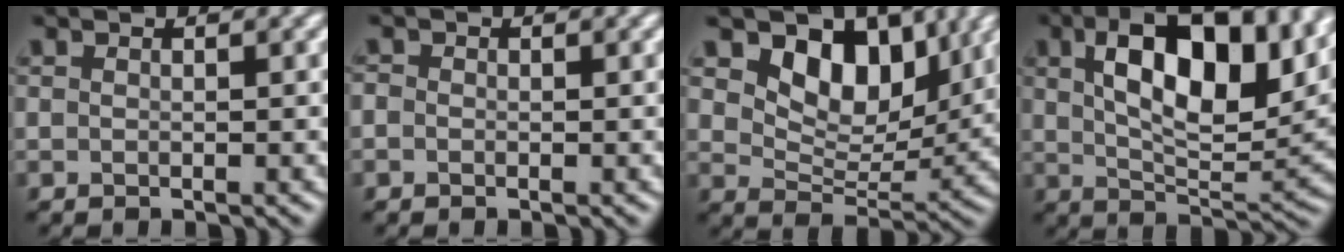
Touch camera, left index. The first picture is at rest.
{"total": 0.6, "force": [-0.3, 0.5, 0.1], "torque": [-0.001, -0.001, -0.007]}
{"total": 7.8, "force": [4.0, 4.8, 4.6], "torque": [-0.071, -0.016, 0.060]}
{"total": 12.2, "force": [4.6, 5.2, 10.0], "torque": [-0.148, 0.007, 0.075]}